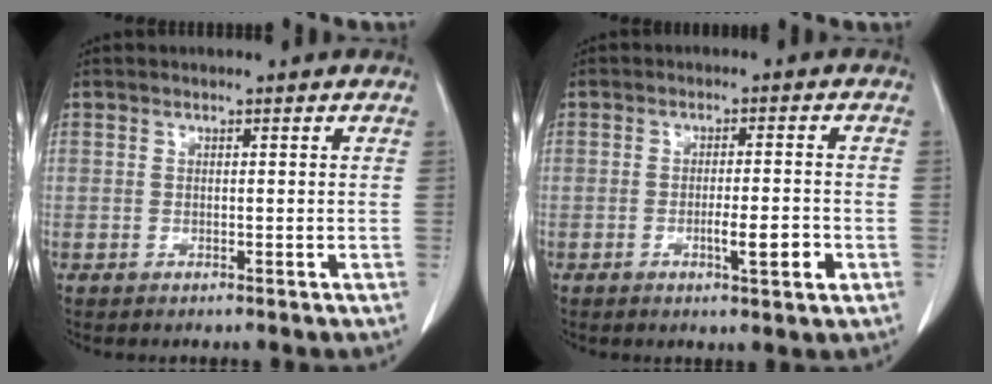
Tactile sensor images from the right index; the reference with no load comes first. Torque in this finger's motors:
{"motor_torque": [0.30, -0.18, 0.05, 0.06]}